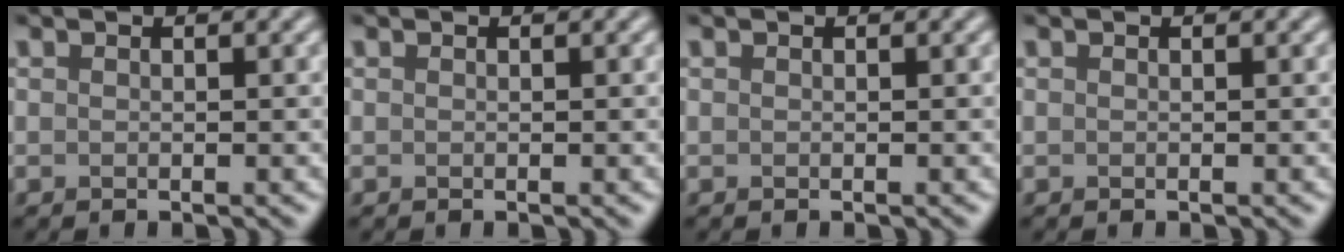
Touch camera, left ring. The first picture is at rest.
{"total": 0.0}
{"total": 0.0}
{"total": 0.0}